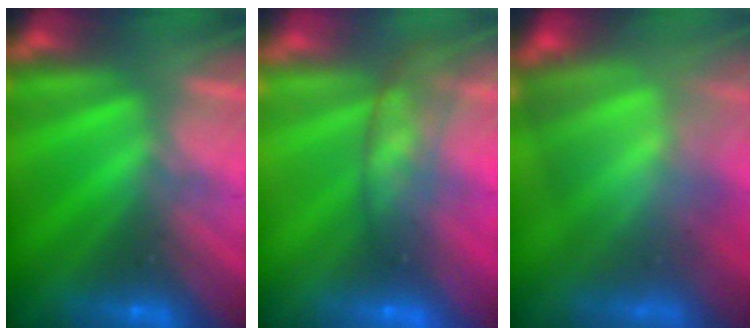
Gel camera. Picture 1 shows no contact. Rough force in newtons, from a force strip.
{"total": 5.8}
{"total": 7.5}